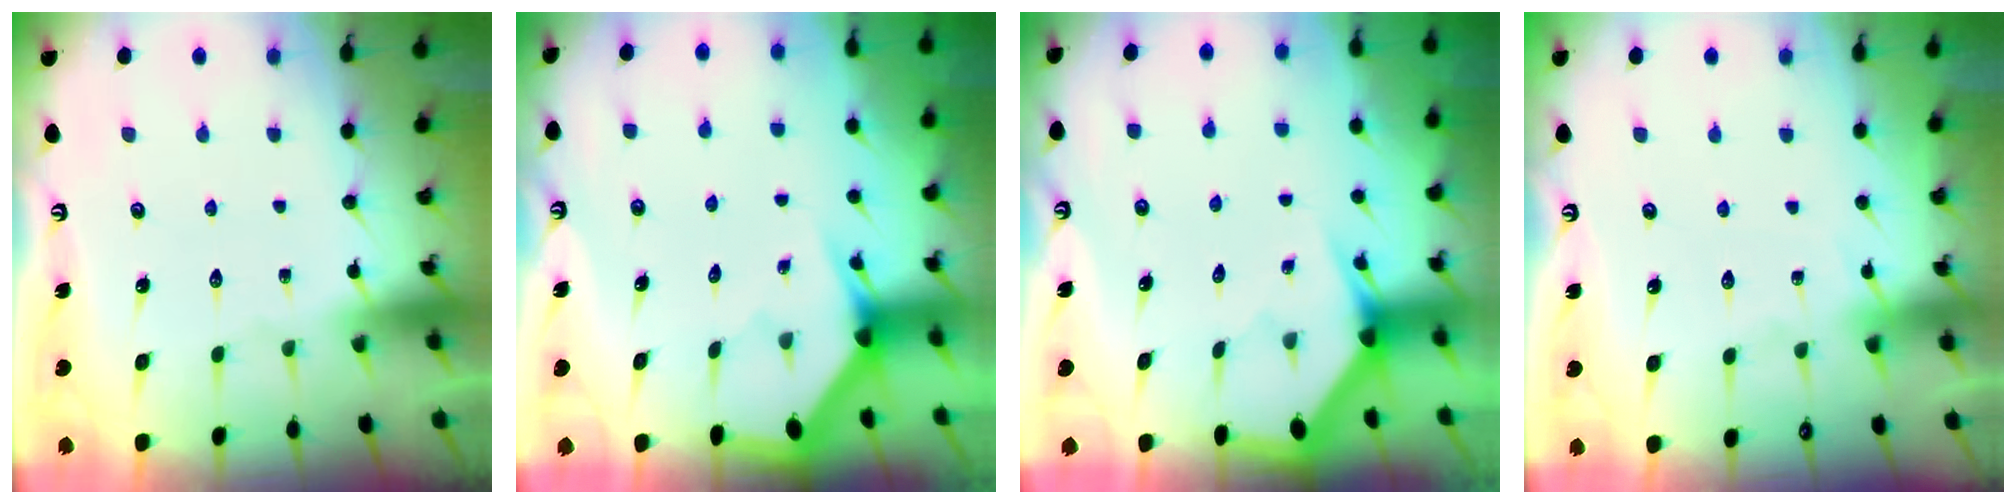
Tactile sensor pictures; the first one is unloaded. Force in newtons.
{"total": 3.1, "press": 3.1, "slide": 0.0}
{"total": 3.2, "press": 3.2, "slide": 0.1}
{"total": 3.9, "press": 3.9, "slide": 0.6}